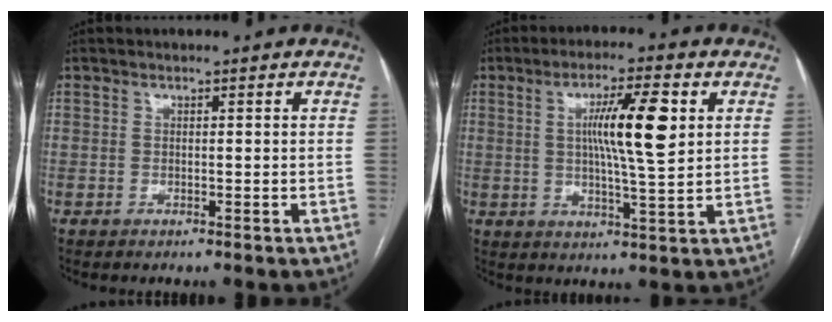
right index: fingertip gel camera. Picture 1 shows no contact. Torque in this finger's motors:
{"motor_torque": [0.34, 0.12, 0.64, 0.09]}